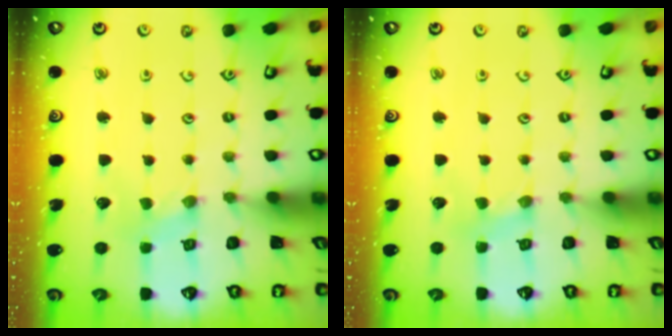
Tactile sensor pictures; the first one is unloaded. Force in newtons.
{"total": 2.5, "press": 2.5, "slide": 0.3}